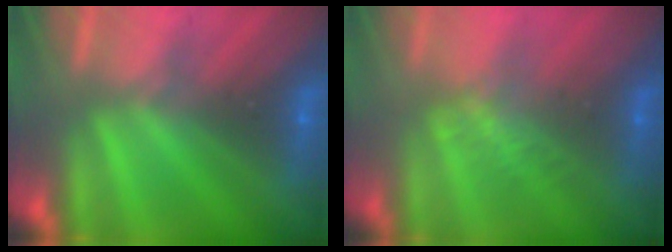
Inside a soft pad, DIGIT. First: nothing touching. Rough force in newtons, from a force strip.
{"total": 1.3}